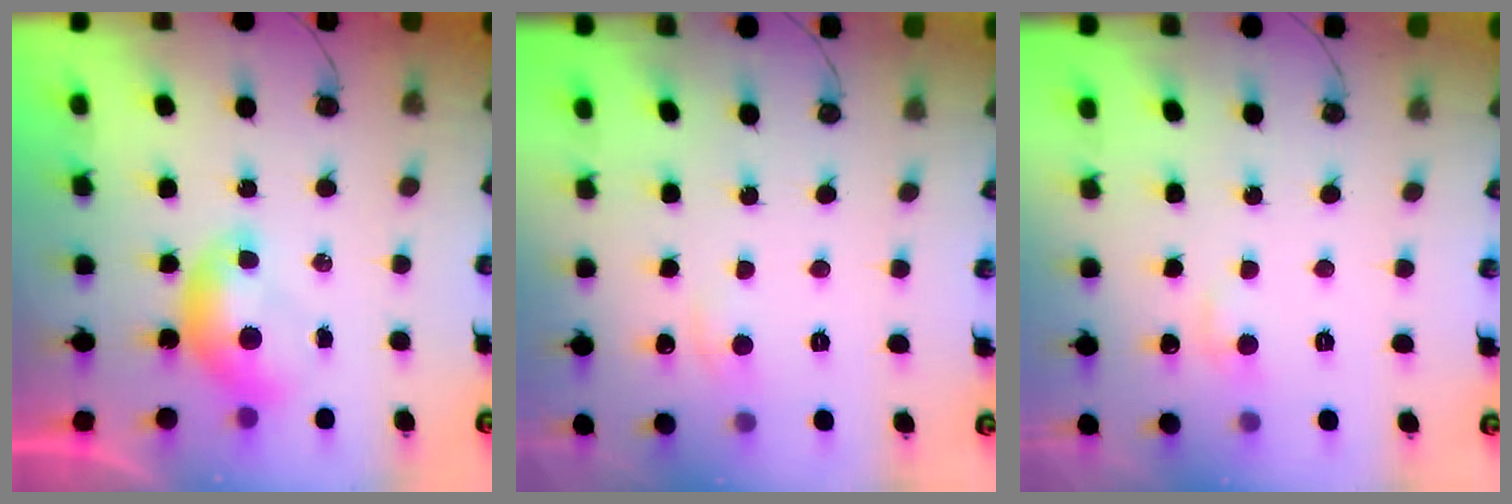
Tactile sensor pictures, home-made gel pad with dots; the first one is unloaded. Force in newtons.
{"total": 0.6, "press": 0.3, "slide": 0.6}
{"total": 0.9, "press": 0.5, "slide": 0.8}